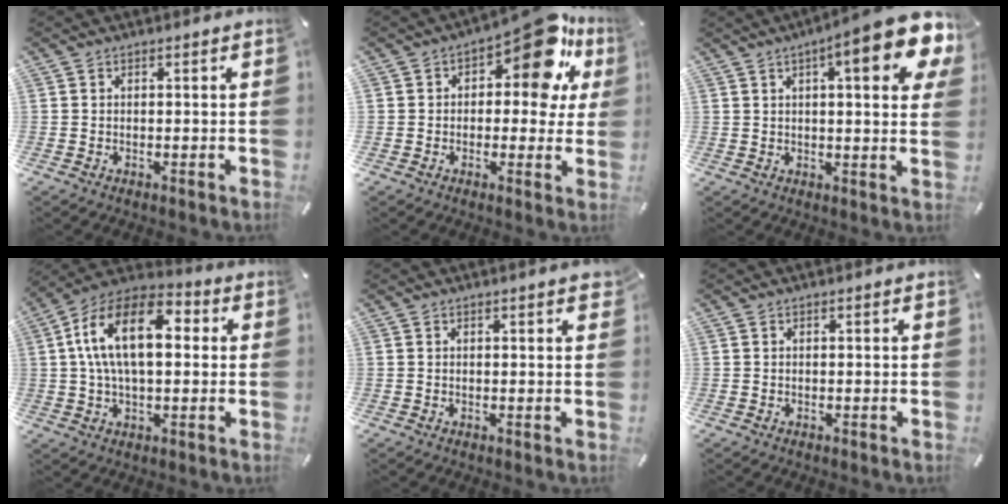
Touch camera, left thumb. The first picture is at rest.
{"total": 15.0, "force": [7.6, 7.3, 10.7], "torque": [-0.141, -0.053, 0.124]}
{"total": 15.5, "force": [7.4, 3.7, 13.1], "torque": [-0.179, -0.035, 0.110]}
{"total": 16.3, "force": [2.9, 9.3, 13.0], "torque": [-0.258, 0.009, 0.048]}
{"total": 1.5, "force": [0.7, 0.3, 1.3], "torque": [-0.019, 0.000, 0.008]}
{"total": 0.0}